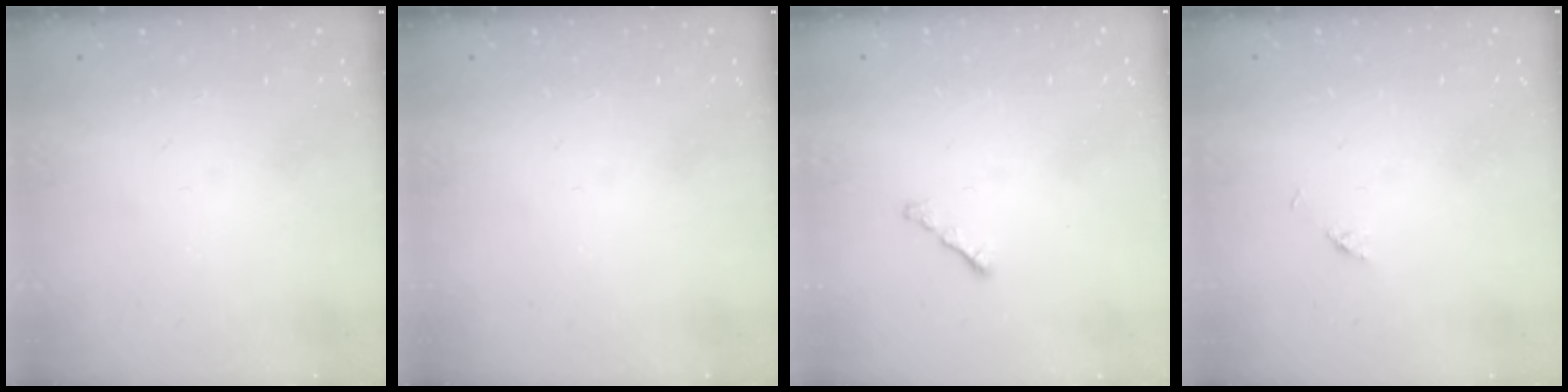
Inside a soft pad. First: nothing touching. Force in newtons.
{"total": 0.0}
{"total": 1.2, "press": 1.1, "slide": 0.5}
{"total": 2.1, "press": 2.1, "slide": 0.3}